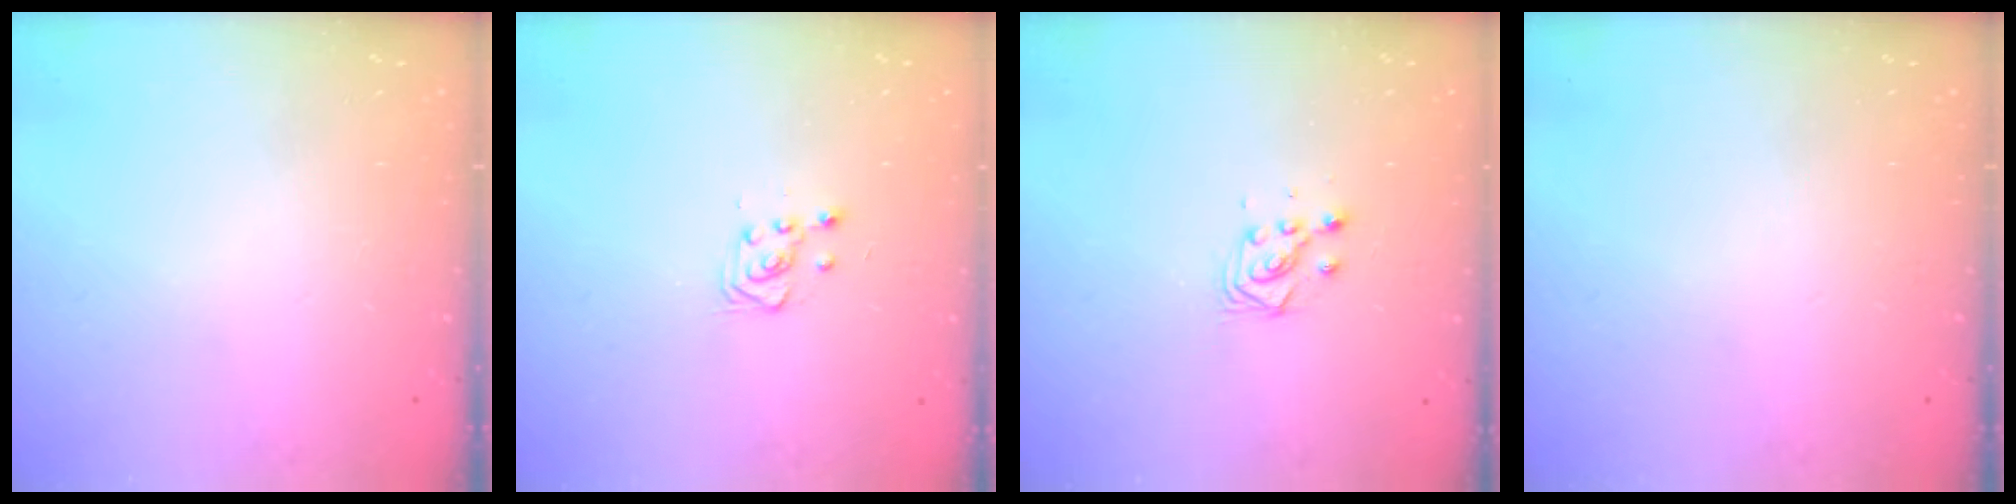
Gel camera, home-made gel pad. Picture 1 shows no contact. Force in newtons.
{"total": 2.8, "press": 2.7, "slide": 0.7}
{"total": 3.5, "press": 3.4, "slide": 1.1}
{"total": 0.0}